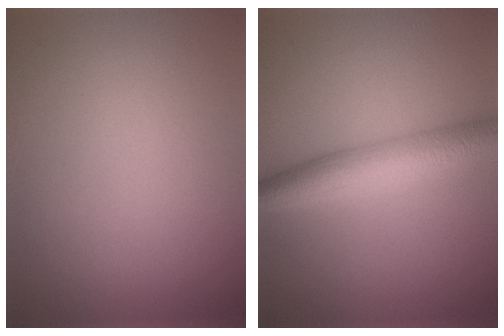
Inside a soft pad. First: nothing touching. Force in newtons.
{"total": 5.0, "press": 5.0, "slide": 0.0}